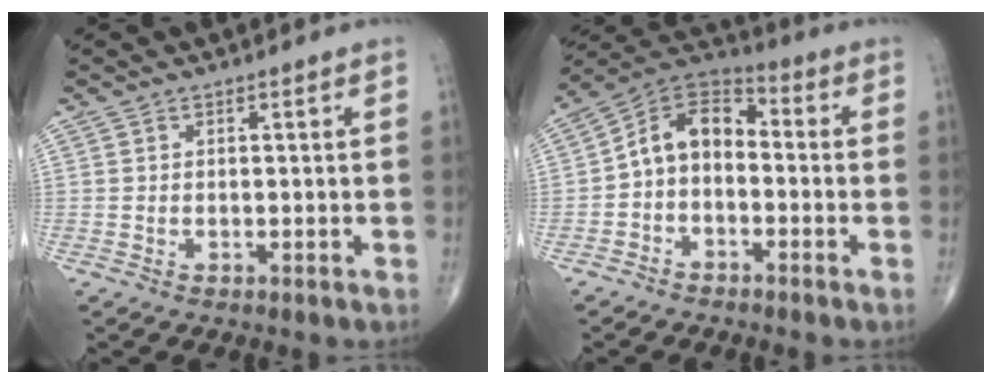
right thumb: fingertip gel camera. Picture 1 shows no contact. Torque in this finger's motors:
{"motor_torque": [0.12, 0.11, 0.32, -0.08, 0.10]}